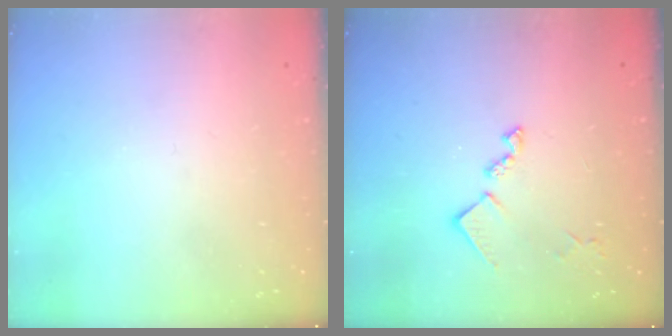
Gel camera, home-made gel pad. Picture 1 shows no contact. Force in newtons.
{"total": 10.5, "press": 10.5, "slide": 0.6}